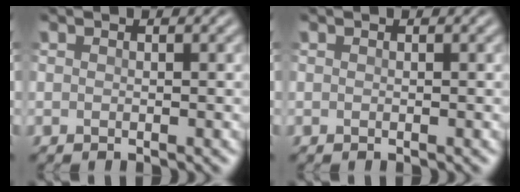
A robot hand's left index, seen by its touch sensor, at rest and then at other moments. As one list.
[{"total": 0.0}]